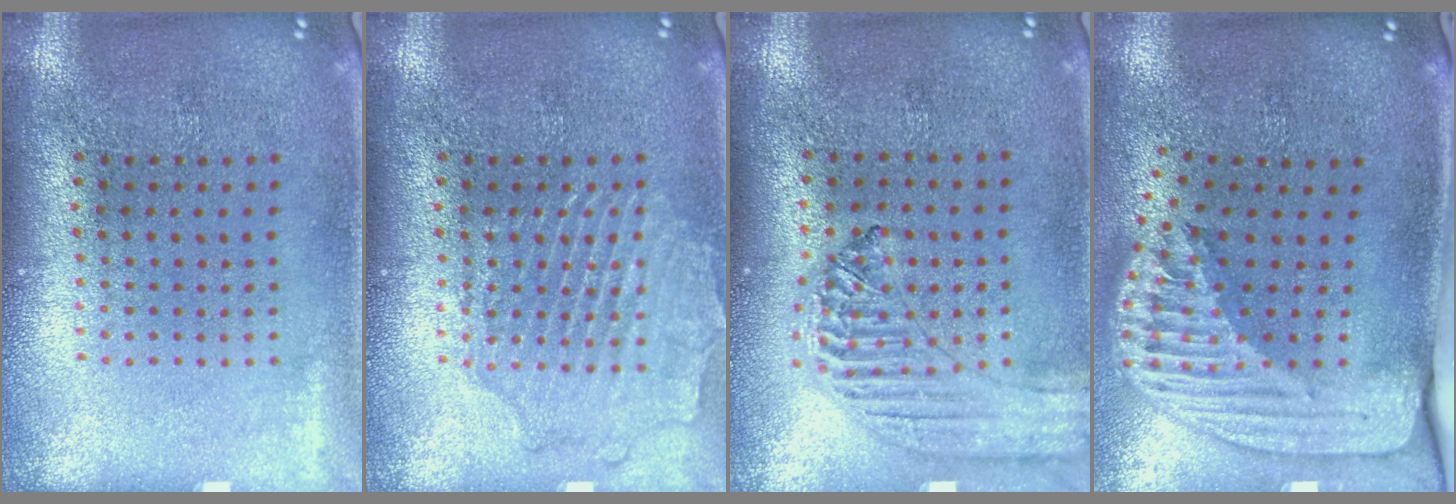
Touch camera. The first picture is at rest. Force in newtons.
{"total": 2.1, "press": 2.1, "slide": 0.2}
{"total": 1.2, "press": 1.2, "slide": 0.2}
{"total": 2.6, "press": 1.9, "slide": 1.8}